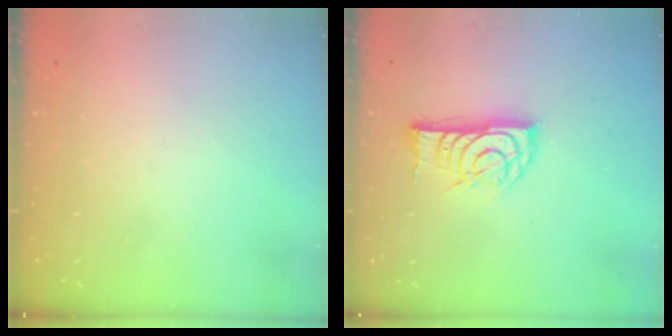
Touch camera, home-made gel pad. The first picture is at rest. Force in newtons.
{"total": 13.1, "press": 13.1, "slide": 0.5}